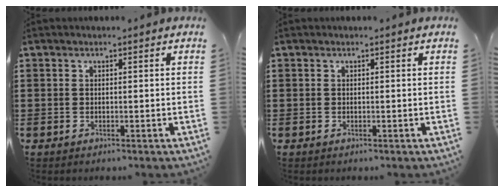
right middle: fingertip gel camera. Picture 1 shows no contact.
{"total": 0.0}